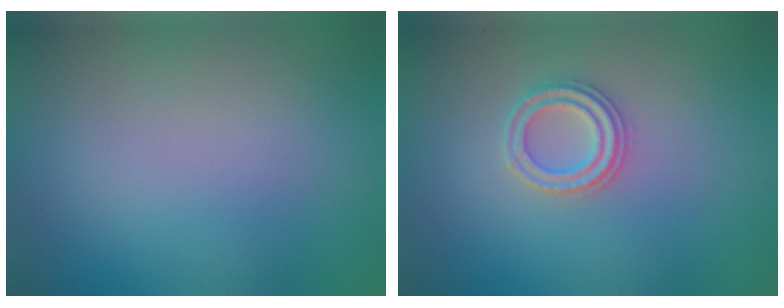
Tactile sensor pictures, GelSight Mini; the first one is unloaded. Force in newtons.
{"total": 2.3, "press": 2.3, "slide": 0.3}